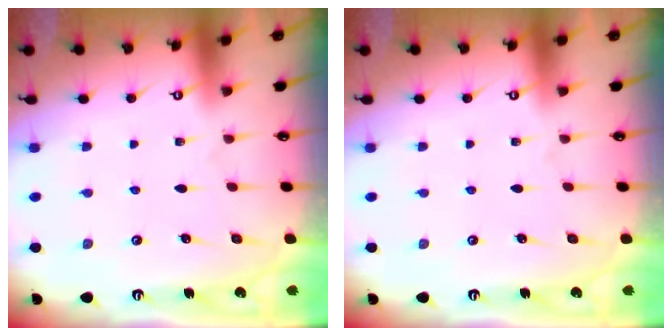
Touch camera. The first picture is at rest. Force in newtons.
{"total": 0.0}